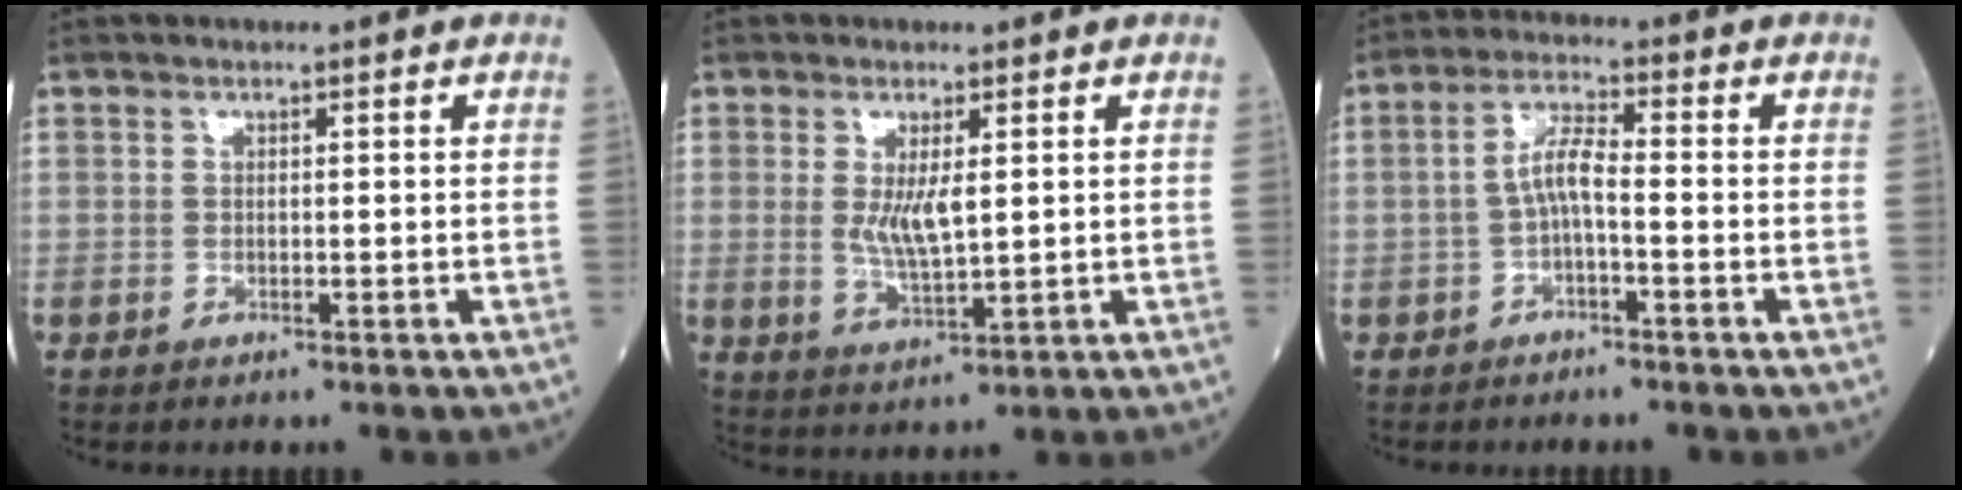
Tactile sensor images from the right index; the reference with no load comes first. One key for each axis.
{"total": 4.9, "fx": 0.9, "fy": 1.1, "fz": 4.6, "tx": -0.090, "ty": -0.011, "tz": 0.020}
{"total": 4.4, "fx": -1.1, "fy": 0.8, "fz": 4.2, "tx": -0.083, "ty": 0.015, "tz": -0.023}